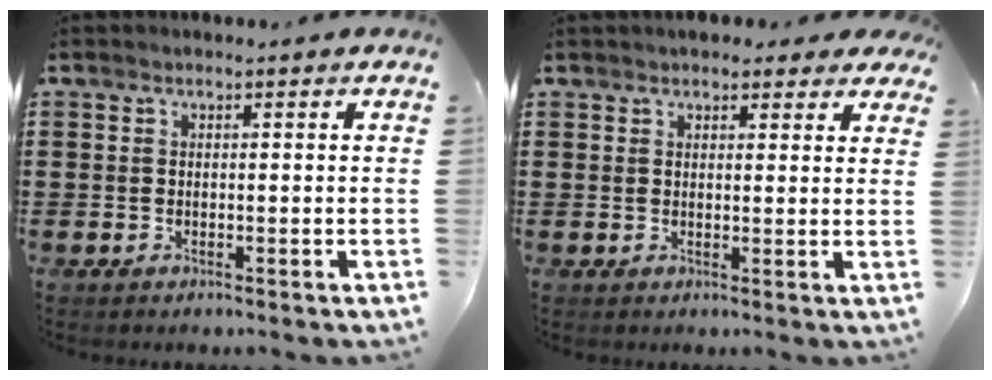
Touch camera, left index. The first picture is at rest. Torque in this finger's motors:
{"motor_torque": [2.05, -0.09, 1.05, 0.15]}